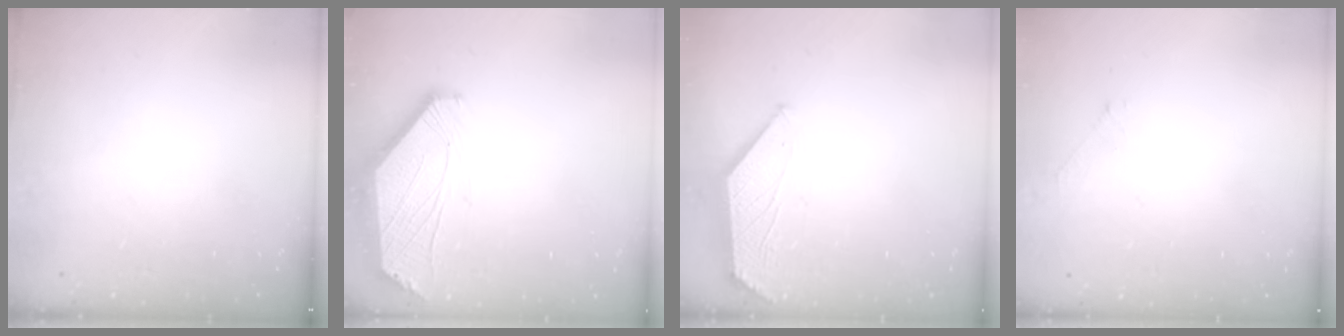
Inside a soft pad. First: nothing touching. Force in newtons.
{"total": 2.5, "press": 2.5, "slide": 0.6}
{"total": 0.0}
{"total": 0.0}